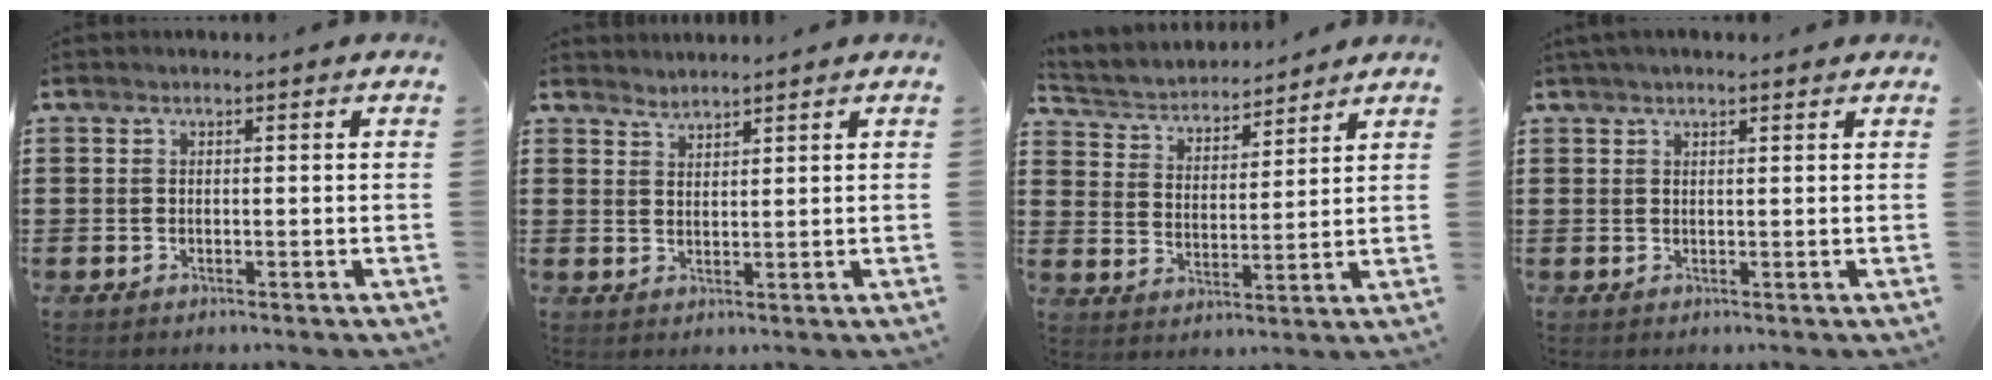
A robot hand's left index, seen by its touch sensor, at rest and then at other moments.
{"total": 1.9, "force": [1.8, 0.0, -0.4], "torque": [0.003, -0.001, 0.037]}
{"total": 3.9, "force": [3.8, 0.9, 0.1], "torque": [-0.025, -0.026, 0.062]}
{"total": 1.4, "force": [1.1, 0.3, 0.8], "torque": [-0.016, 0.004, 0.021]}